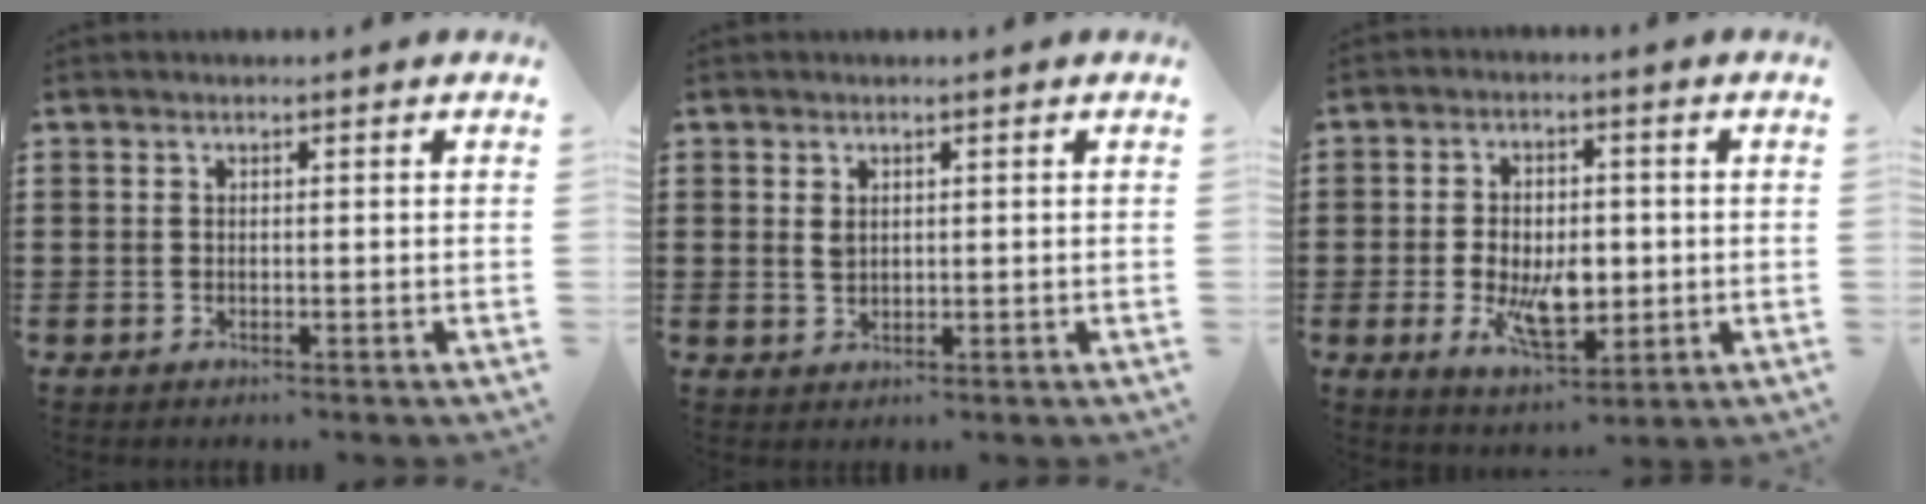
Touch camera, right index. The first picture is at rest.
{"total": 1.7, "force": [0.9, 1.1, 1.0], "torque": [-0.023, 0.004, 0.016]}
{"total": 8.0, "force": [-1.0, 4.5, 6.6], "torque": [-0.118, -0.005, -0.027]}